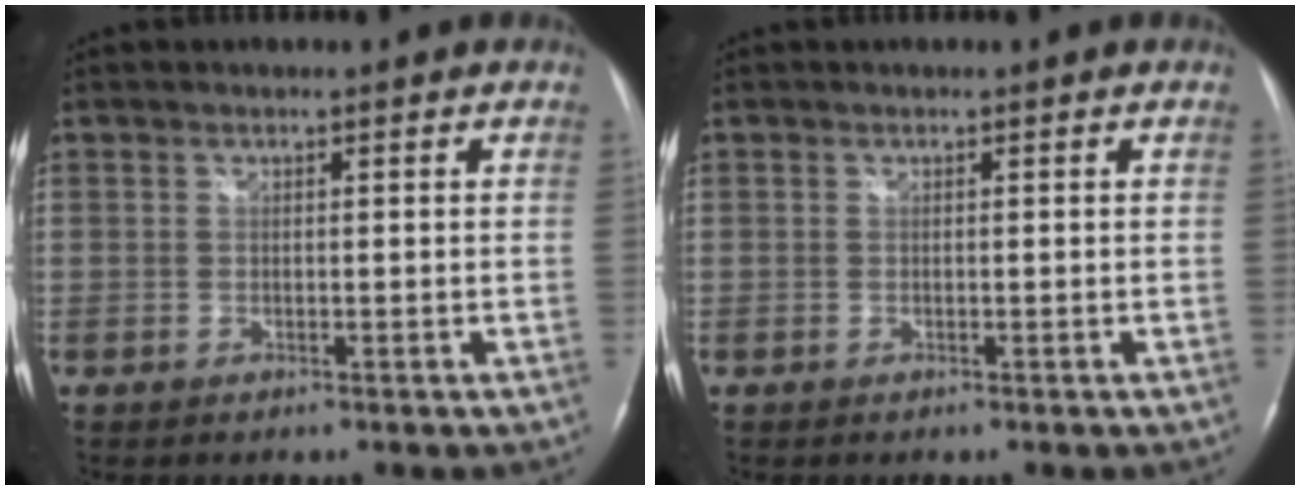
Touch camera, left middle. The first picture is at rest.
{"total": 0.0}